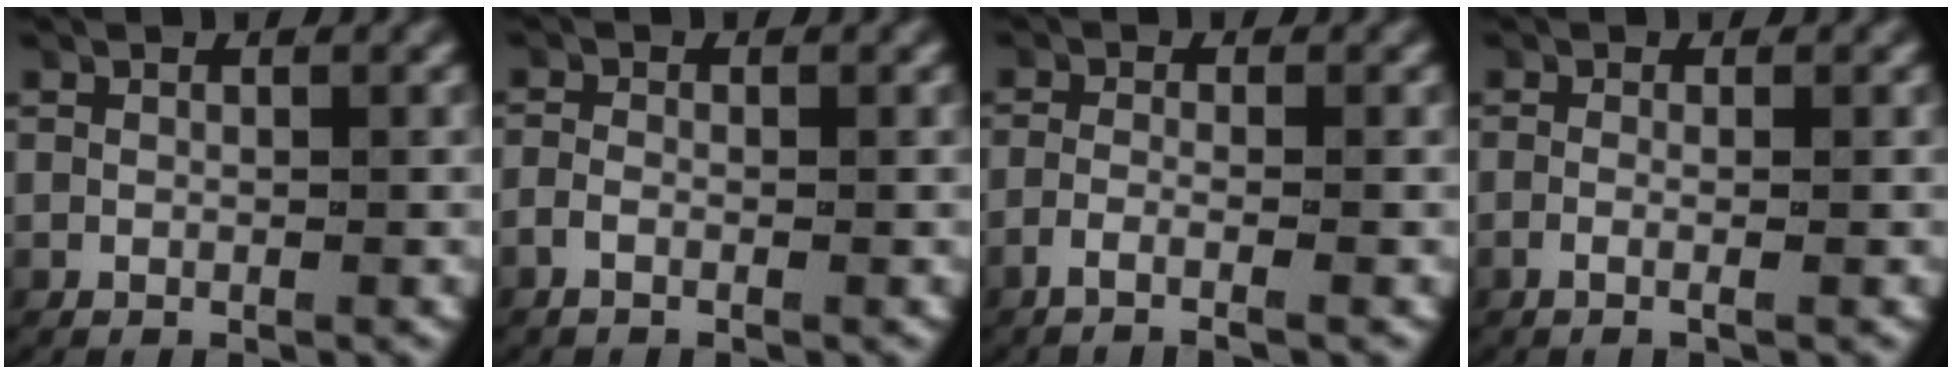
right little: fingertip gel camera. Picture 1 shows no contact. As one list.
[{"total": 1.0, "force": [-0.8, 0.2, 0.6], "torque": [-0.028, -0.006, -0.013]}, {"total": 2.6, "force": [-1.9, -0.2, 1.7], "torque": [-0.044, -0.008, -0.032]}, {"total": 1.5, "force": [-0.9, -0.2, 1.2], "torque": [-0.040, -0.009, -0.012]}]